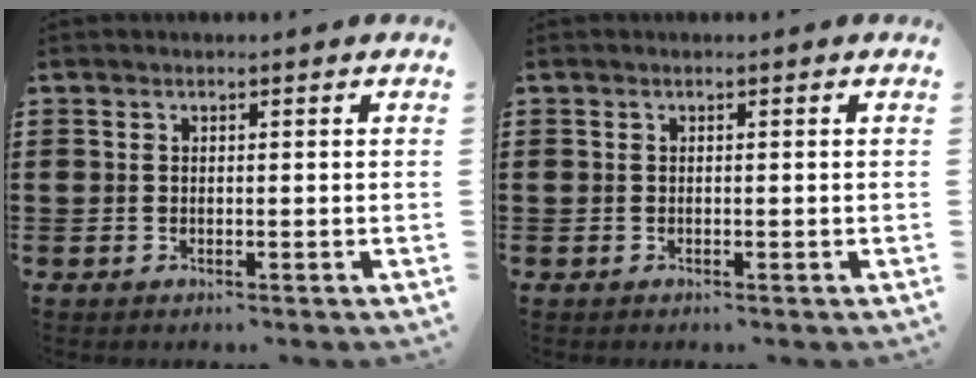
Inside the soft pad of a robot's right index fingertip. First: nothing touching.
{"total": 0.0}